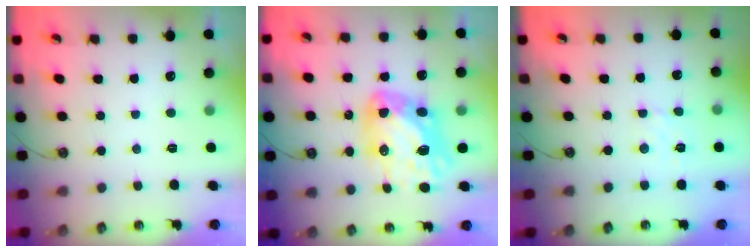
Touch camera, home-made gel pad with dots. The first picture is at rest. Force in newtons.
{"total": 16.0, "press": 15.9, "slide": 1.4}
{"total": 1.6, "press": 1.5, "slide": 0.5}